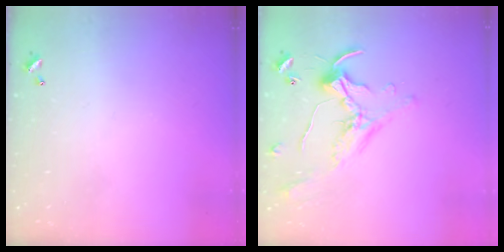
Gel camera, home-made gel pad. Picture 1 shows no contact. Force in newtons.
{"total": 1.1, "press": 1.0, "slide": 0.4}